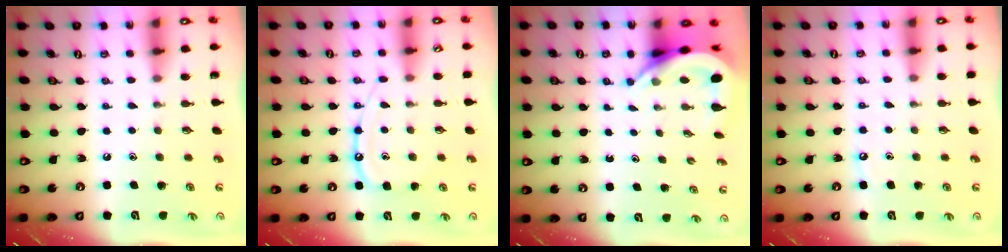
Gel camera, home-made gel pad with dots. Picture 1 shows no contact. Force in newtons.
{"total": 11.4, "press": 11.4, "slide": 0.9}
{"total": 6.4, "press": 6.4, "slide": 0.7}
{"total": 3.3, "press": 3.3, "slide": 0.5}